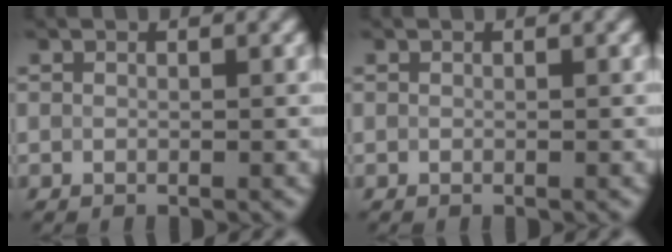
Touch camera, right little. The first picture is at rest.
{"total": 0.0}